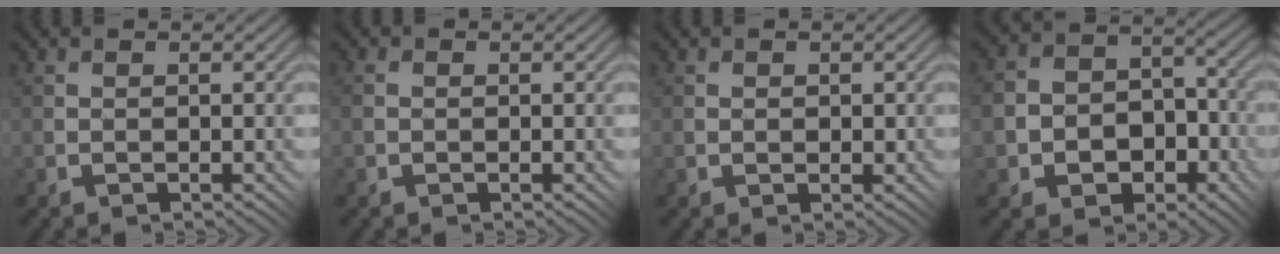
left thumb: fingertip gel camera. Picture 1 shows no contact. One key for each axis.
{"total": 1.2, "fx": 0.0, "fy": 1.2, "fz": 0.3, "tx": -0.012, "ty": 0.003, "tz": 0.002}
{"total": 1.3, "fx": 0.4, "fy": 1.2, "fz": 0.2, "tx": -0.006, "ty": 0.001, "tz": 0.008}
{"total": 9.5, "fx": -3.7, "fy": 7.5, "fz": 4.5, "tx": -0.082, "ty": -0.015, "tz": -0.083}